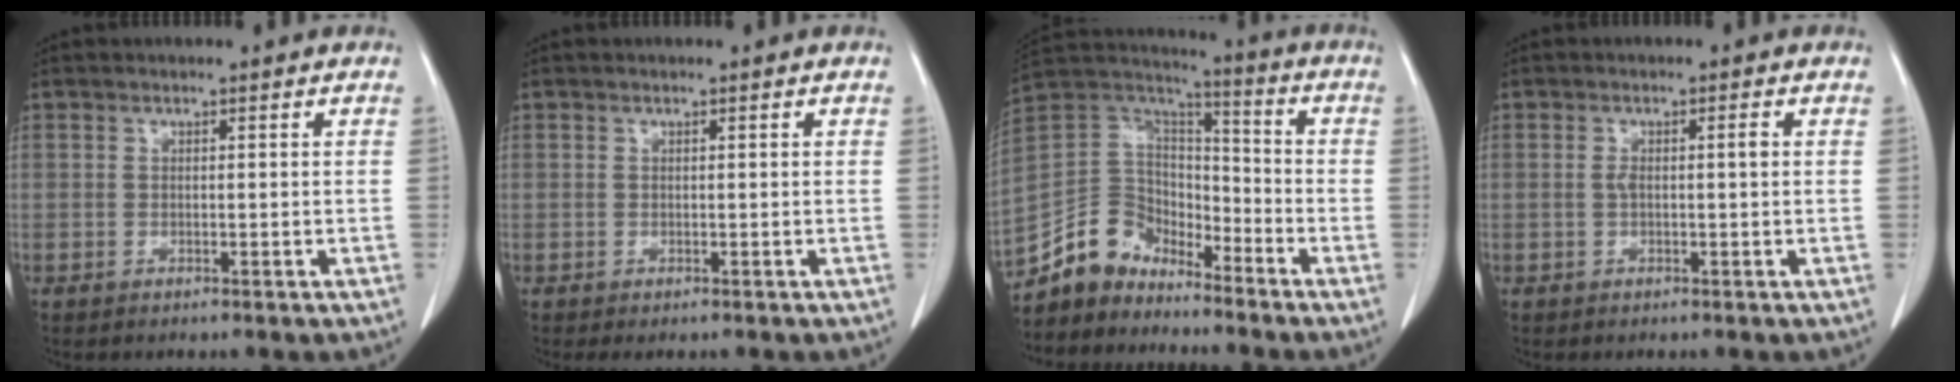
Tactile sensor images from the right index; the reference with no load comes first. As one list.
[{"total": 0.9, "force": [-0.5, 0.5, 0.5], "torque": [-0.008, 0.000, -0.002]}, {"total": 10.7, "force": [-8.9, 5.8, 1.6], "torque": [-0.039, 0.055, -0.170]}, {"total": 2.0, "force": [-0.1, 0.3, 2.0], "torque": [-0.037, 0.005, 0.000]}]